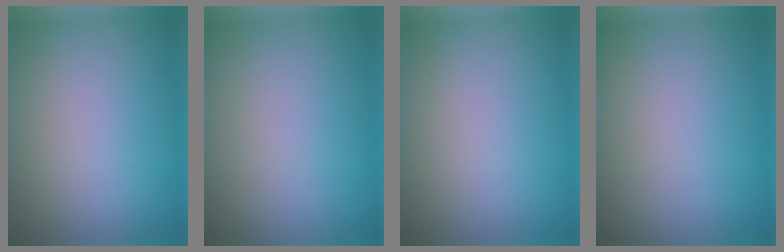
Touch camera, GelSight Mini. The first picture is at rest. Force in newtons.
{"total": 0.0}
{"total": 0.0}
{"total": 0.0}